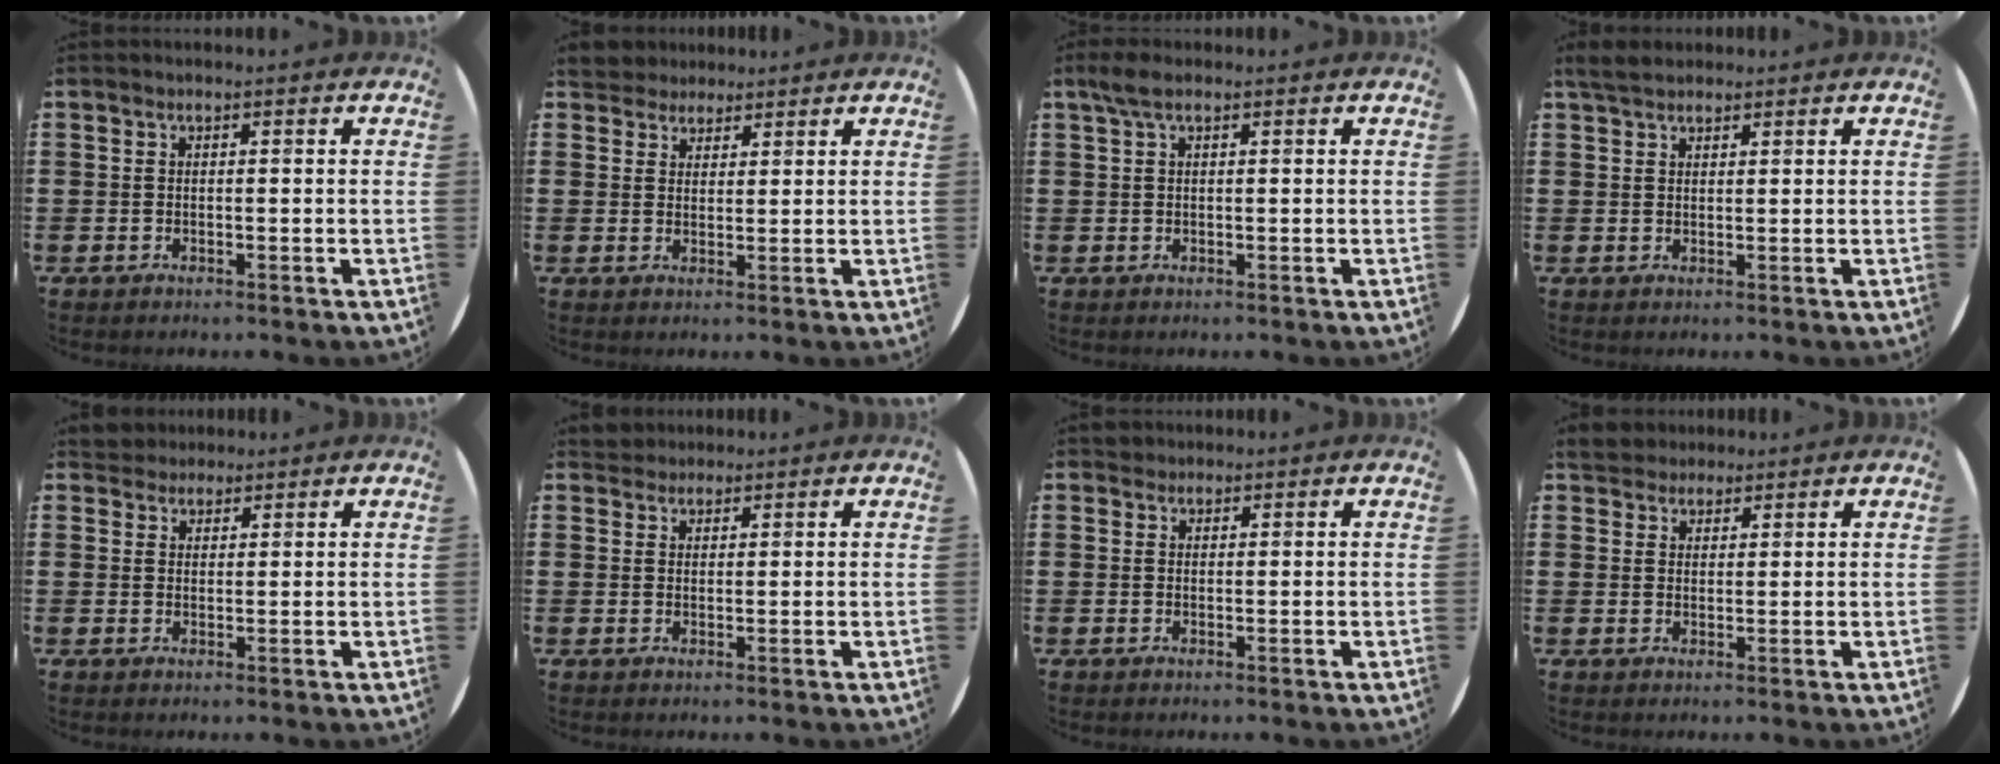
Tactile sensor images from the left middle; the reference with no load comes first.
{"total": 3.5, "force": [3.2, 1.4, -0.1], "torque": [-0.008, 0.002, 0.062]}
{"total": 2.0, "force": [1.2, 0.6, 1.4], "torque": [-0.030, 0.007, 0.020]}
{"total": 2.8, "force": [2.4, 1.0, 1.1], "torque": [-0.018, 0.004, 0.045]}
{"total": 2.6, "force": [2.3, 1.0, -0.2], "torque": [0.000, 0.004, 0.046]}
{"total": 2.1, "force": [2.0, 0.7, -0.2], "torque": [0.002, 0.006, 0.039]}
{"total": 1.1, "force": [1.0, 0.5, -0.1], "torque": [0.001, 0.003, 0.020]}
{"total": 3.7, "force": [3.5, 1.4, 0.1], "torque": [-0.004, -0.004, 0.065]}